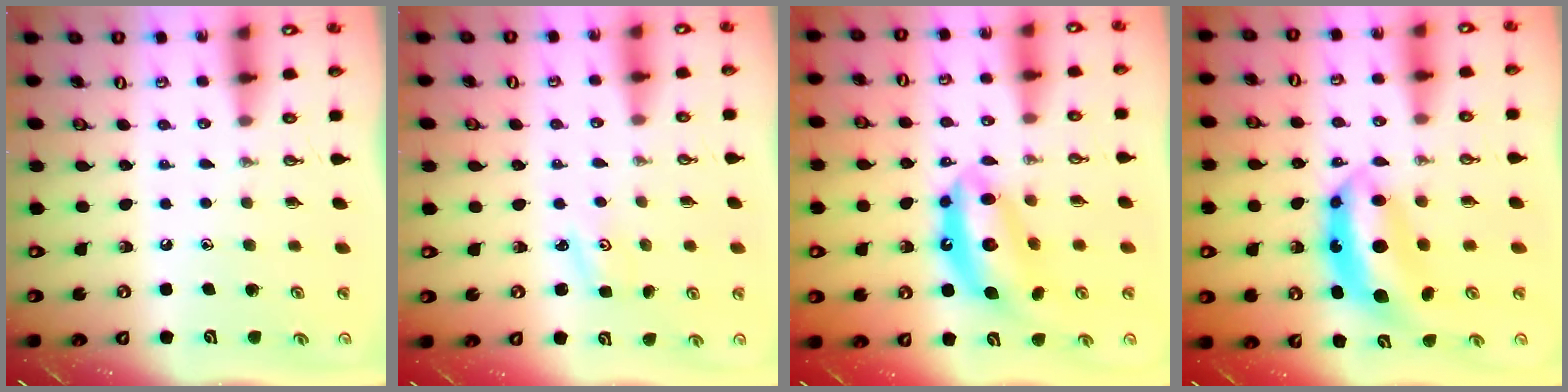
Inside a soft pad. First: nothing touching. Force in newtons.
{"total": 2.2, "press": 2.2, "slide": 0.3}
{"total": 13.4, "press": 13.4, "slide": 1.0}
{"total": 8.3, "press": 8.3, "slide": 0.2}